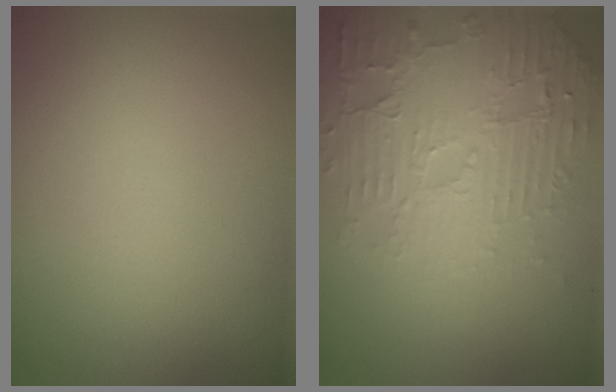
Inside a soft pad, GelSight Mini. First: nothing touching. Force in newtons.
{"total": 5.3, "press": 3.8, "slide": 3.7}